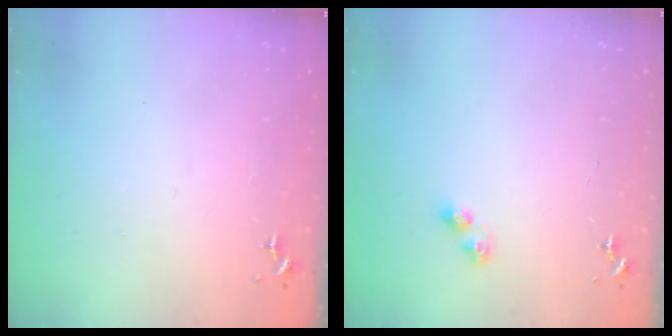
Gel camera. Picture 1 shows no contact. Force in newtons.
{"total": 5.2, "press": 5.1, "slide": 0.6}